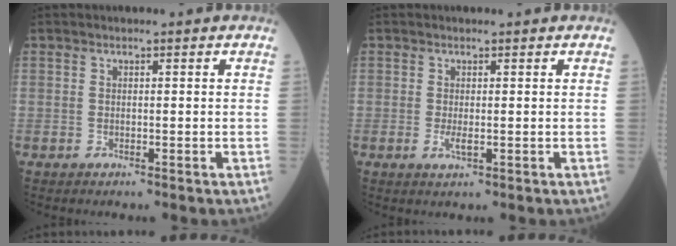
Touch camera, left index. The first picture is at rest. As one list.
[{"total": 1.5, "force": [-0.1, 0.5, 1.4], "torque": [-0.030, -0.006, 0.001]}]